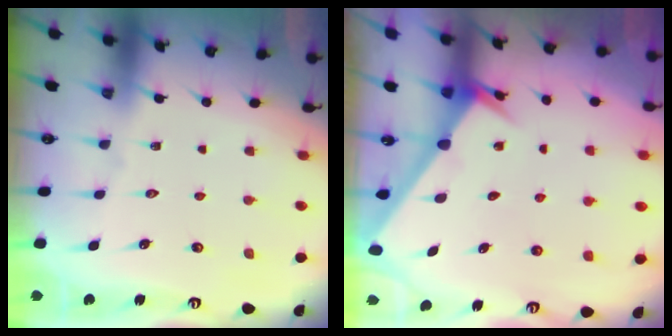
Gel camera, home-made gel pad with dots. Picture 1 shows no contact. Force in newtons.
{"total": 1.9, "press": 1.9, "slide": 0.1}